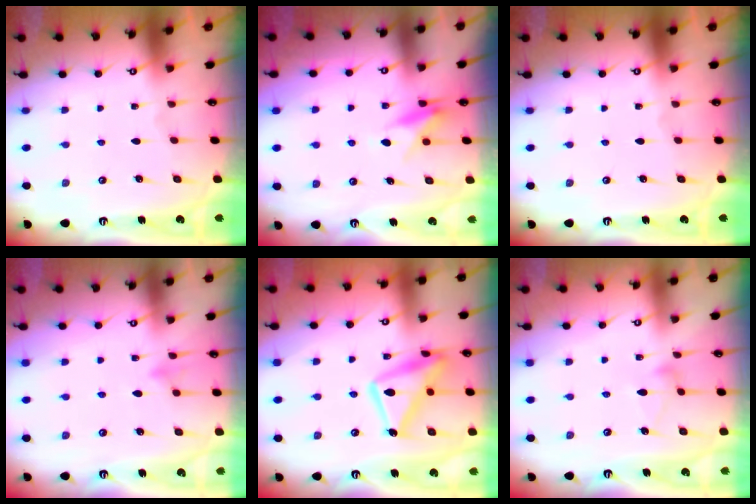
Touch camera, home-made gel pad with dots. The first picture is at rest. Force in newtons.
{"total": 8.0, "press": 8.0, "slide": 0.5}
{"total": 0.0}
{"total": 8.7, "press": 8.7, "slide": 0.9}
{"total": 15.1, "press": 15.0, "slide": 1.3}
{"total": 6.2, "press": 6.2, "slide": 0.3}